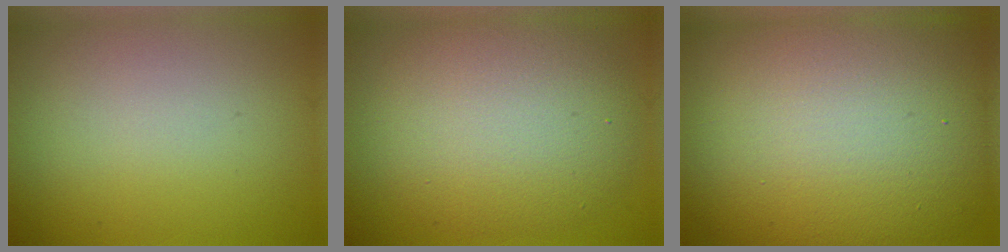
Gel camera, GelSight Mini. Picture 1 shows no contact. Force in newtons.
{"total": 7.6, "press": 7.6, "slide": 0.4}
{"total": 17.4, "press": 17.4, "slide": 1.0}